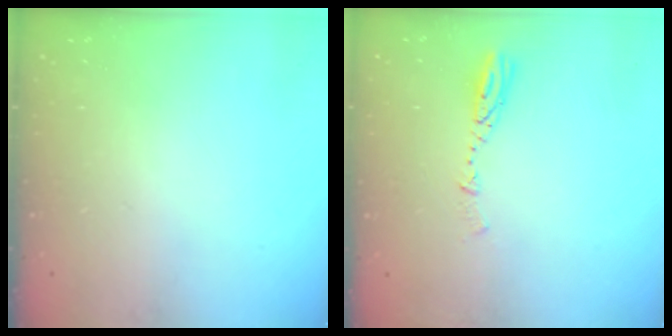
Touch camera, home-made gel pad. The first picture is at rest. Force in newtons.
{"total": 4.0, "press": 3.9, "slide": 0.2}